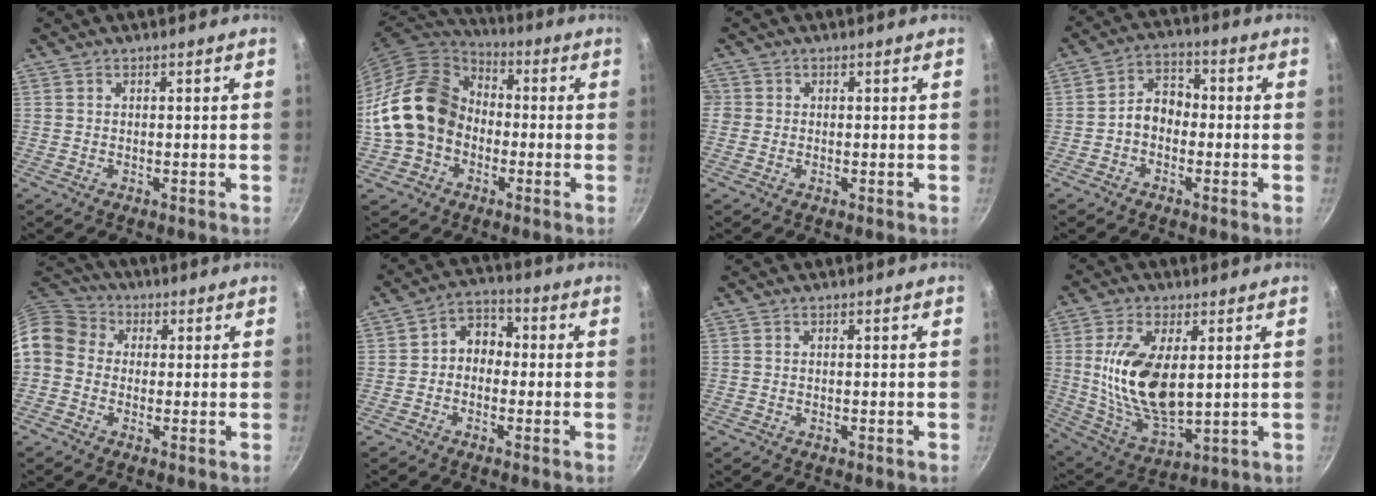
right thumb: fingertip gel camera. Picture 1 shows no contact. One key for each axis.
{"total": 17.4, "fx": -2.4, "fy": 14.1, "fz": 9.9, "tx": -0.153, "ty": 0.051, "tz": -0.050}
{"total": 1.8, "fx": -0.2, "fy": 1.7, "fz": 0.3, "tx": 0.005, "ty": 0.004, "tz": -0.008}
{"total": 6.0, "fx": -1.4, "fy": 4.5, "fz": 3.7, "tx": -0.037, "ty": 0.030, "tz": -0.037}
{"total": 10.0, "fx": 0.5, "fy": 8.4, "fz": 5.3, "tx": -0.084, "ty": 0.030, "tz": -0.012}
{"total": 5.9, "fx": -0.6, "fy": 4.7, "fz": 3.5, "tx": -0.021, "ty": 0.024, "tz": -0.028}
{"total": 0.0}
{"total": 16.3, "fx": 2.5, "fy": 8.1, "fz": 13.9, "tx": -0.255, "ty": -0.020, "tz": 0.058}